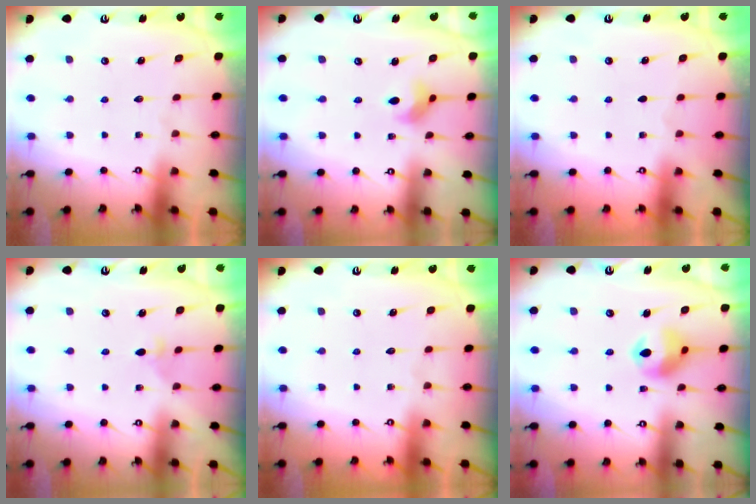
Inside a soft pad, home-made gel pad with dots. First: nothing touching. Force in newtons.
{"total": 3.9, "press": 3.8, "slide": 0.6}
{"total": 0.0}
{"total": 3.0, "press": 2.9, "slide": 0.5}
{"total": 0.0}
{"total": 11.0, "press": 10.9, "slide": 1.5}